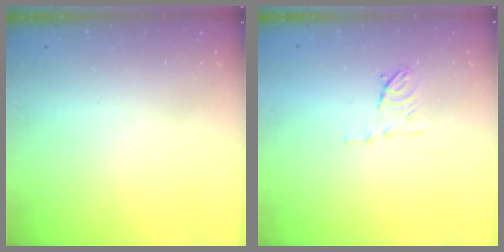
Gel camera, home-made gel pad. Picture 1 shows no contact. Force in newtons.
{"total": 7.6, "press": 7.6, "slide": 0.8}